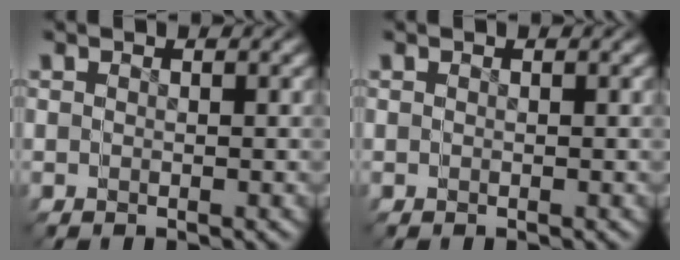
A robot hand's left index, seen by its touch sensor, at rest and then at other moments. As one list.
[{"total": 0.0}]